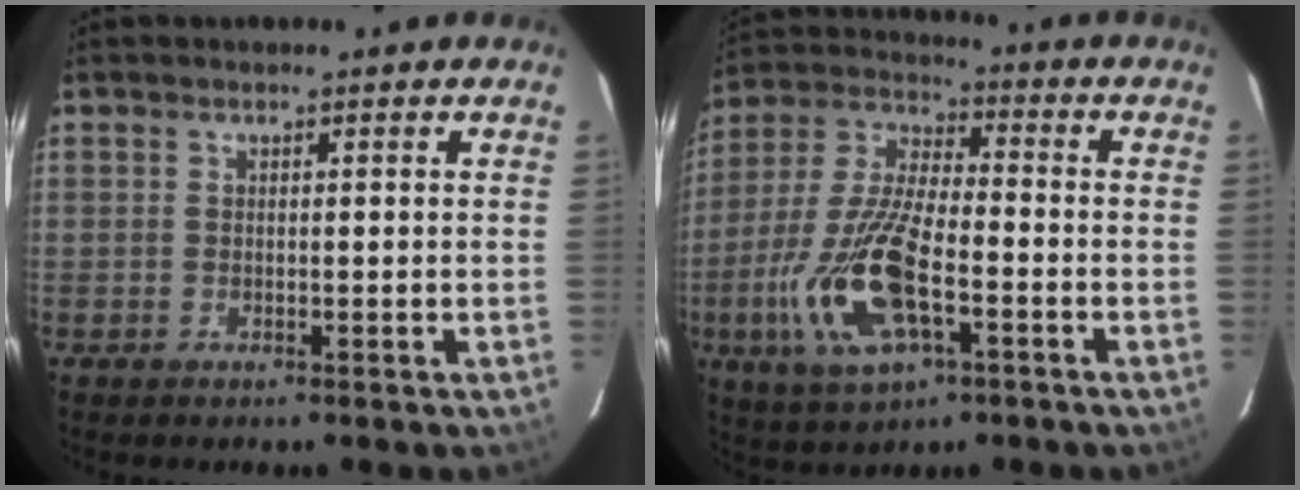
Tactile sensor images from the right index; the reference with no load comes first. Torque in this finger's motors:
{"motor_torque": [1.98, -0.16, 1.05, 0.18]}